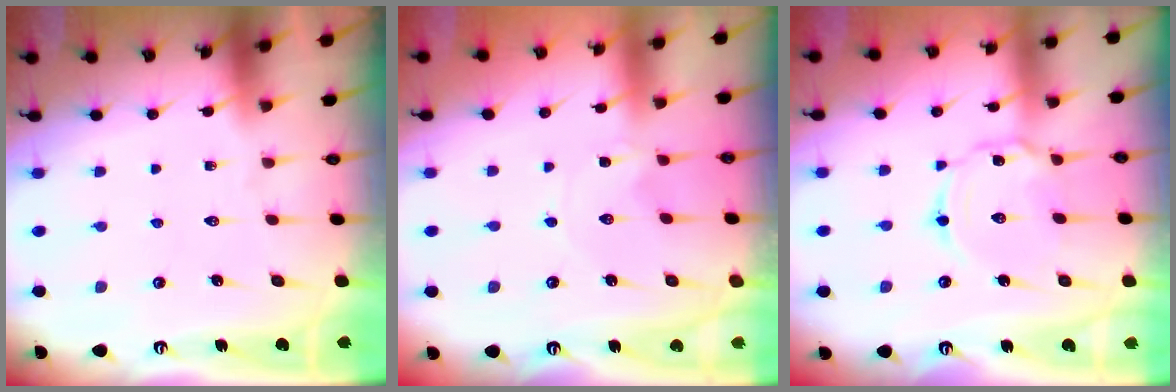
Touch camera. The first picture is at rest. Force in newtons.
{"total": 0.8, "press": 0.8, "slide": 0.1}
{"total": 4.3, "press": 4.3, "slide": 0.4}